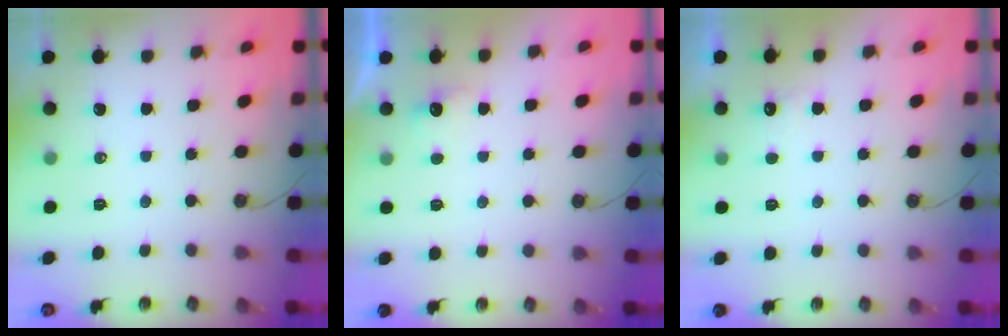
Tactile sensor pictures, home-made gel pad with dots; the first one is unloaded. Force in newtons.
{"total": 3.9, "press": 3.8, "slide": 0.8}
{"total": 4.7, "press": 4.5, "slide": 1.1}